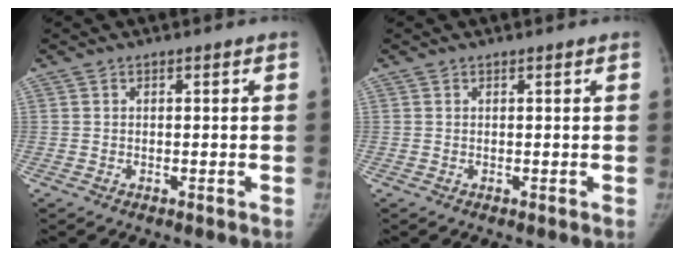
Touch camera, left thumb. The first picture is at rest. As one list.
[{"total": 0.0}]